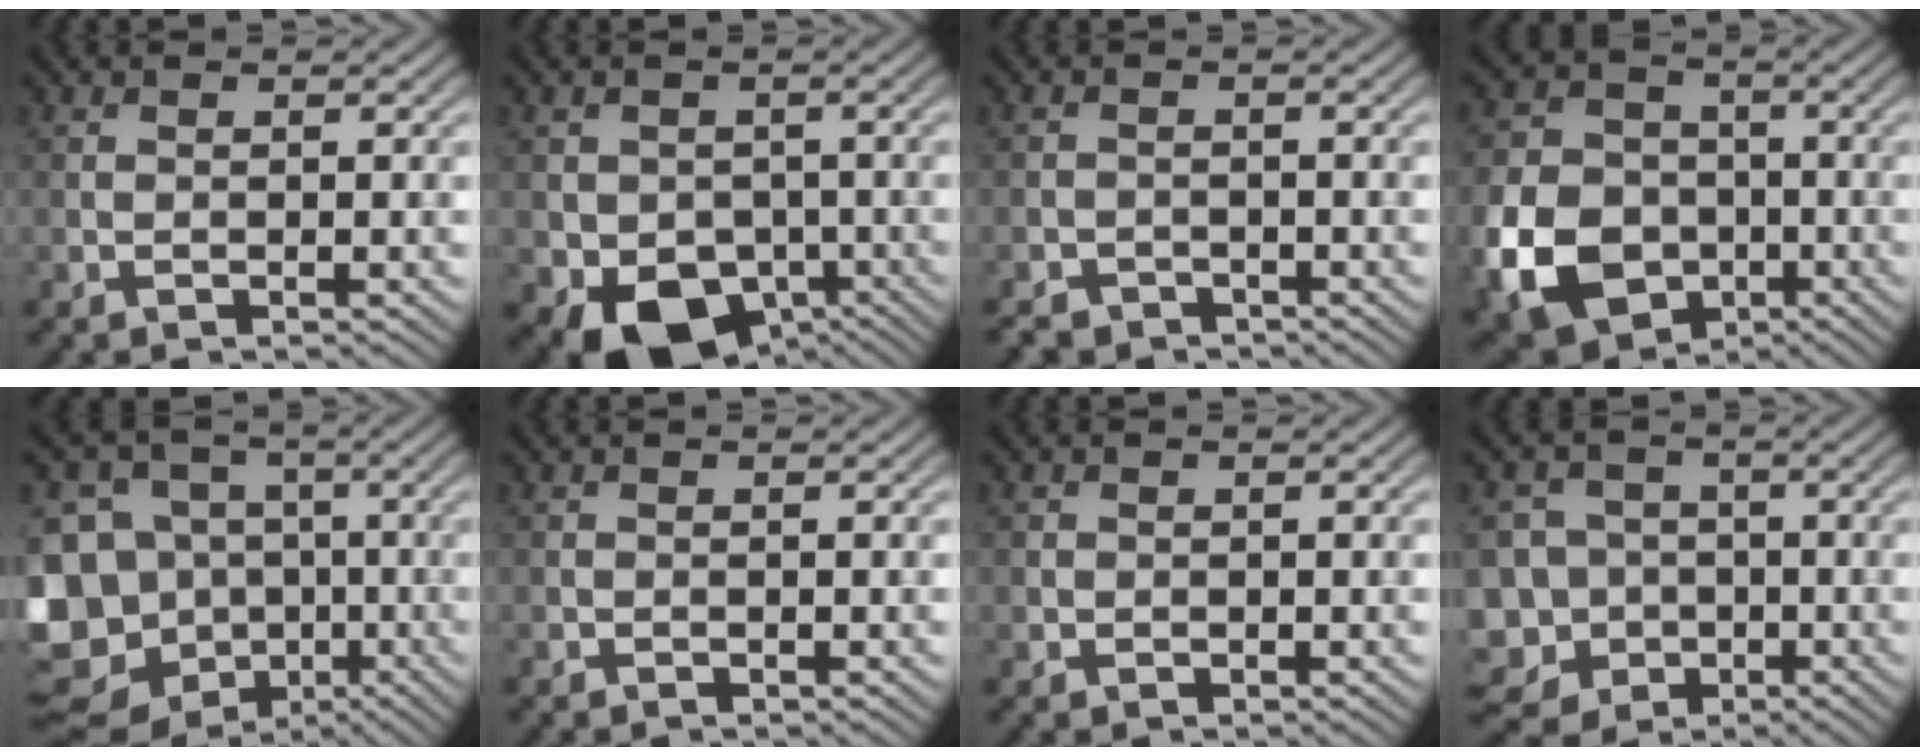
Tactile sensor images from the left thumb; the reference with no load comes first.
{"total": 8.5, "force": [-3.4, 6.5, 4.4], "torque": [-0.081, -0.034, -0.045]}
{"total": 2.6, "force": [-2.2, 1.2, 0.5], "torque": [-0.007, -0.004, -0.046]}
{"total": 12.7, "force": [-4.5, 9.9, 6.7], "torque": [-0.178, -0.036, -0.094]}
{"total": 19.1, "force": [-7.1, 16.0, 7.6], "torque": [-0.209, -0.005, -0.130]}
{"total": 0.0}
{"total": 0.7, "force": [-0.1, 0.7, 0.1], "torque": [0.000, -0.004, -0.003]}
{"total": 11.1, "force": [-4.7, 9.5, 3.1], "torque": [-0.104, -0.025, -0.103]}